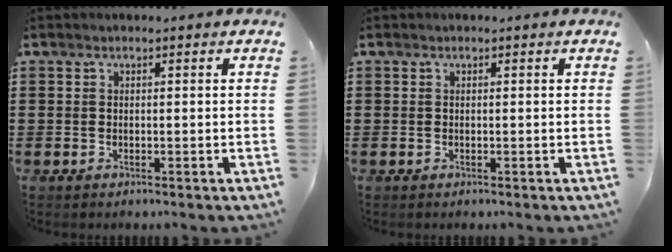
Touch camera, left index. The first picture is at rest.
{"total": 0.0}